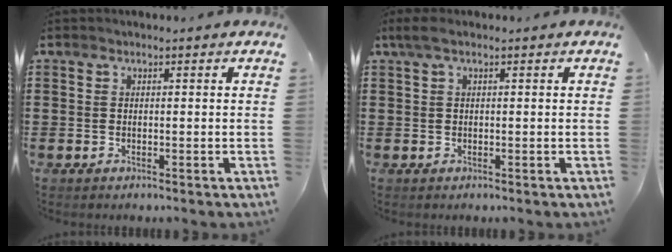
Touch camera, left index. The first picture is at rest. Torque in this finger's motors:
{"motor_torque": [1.01, 0.85, 0.19, 0.05]}